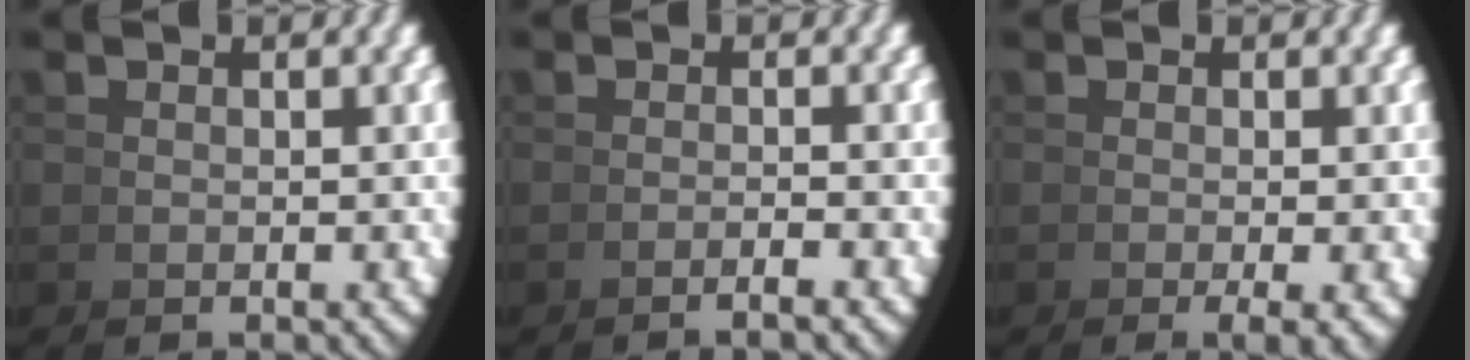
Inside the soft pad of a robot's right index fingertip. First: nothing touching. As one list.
[{"total": 1.6, "force": [-1.2, -0.7, 0.7], "torque": [-0.003, 0.015, -0.028]}, {"total": 2.5, "force": [-1.3, 0.4, 2.1], "torque": [-0.028, -0.003, -0.017]}]